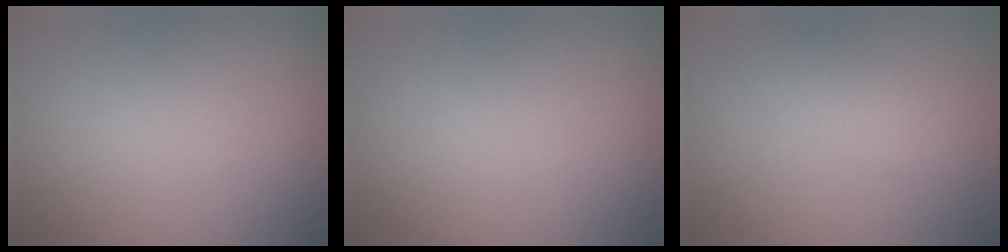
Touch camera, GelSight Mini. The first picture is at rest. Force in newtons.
{"total": 0.0}
{"total": 2.3, "press": 2.3, "slide": 0.1}